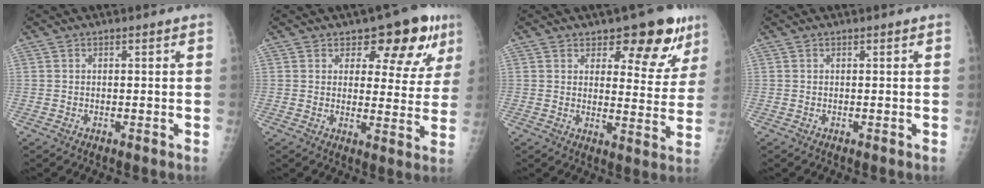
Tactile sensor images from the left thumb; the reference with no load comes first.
{"total": 11.3, "force": [6.5, 6.0, 6.9], "torque": [-0.038, -0.029, 0.083]}
{"total": 11.6, "force": [7.6, 5.6, 6.7], "torque": [-0.032, -0.044, 0.101]}
{"total": 0.0}